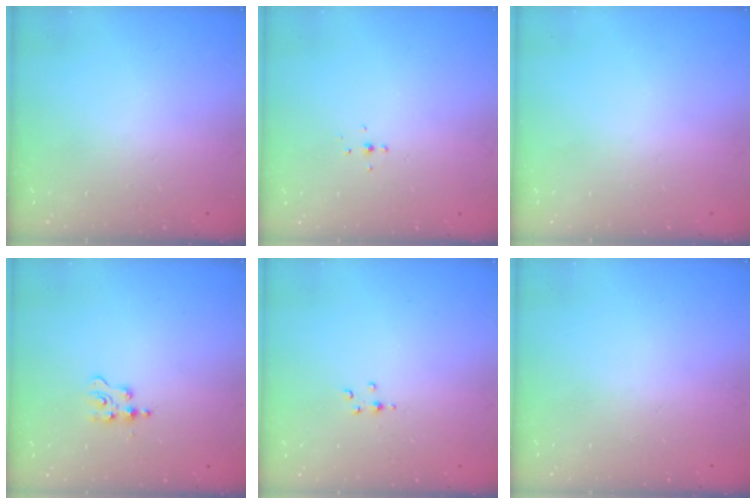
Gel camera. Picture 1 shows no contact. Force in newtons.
{"total": 4.2, "press": 4.2, "slide": 0.7}
{"total": 0.0}
{"total": 2.3, "press": 2.3, "slide": 0.4}
{"total": 3.1, "press": 3.1, "slide": 0.4}
{"total": 0.6, "press": 0.5, "slide": 0.2}